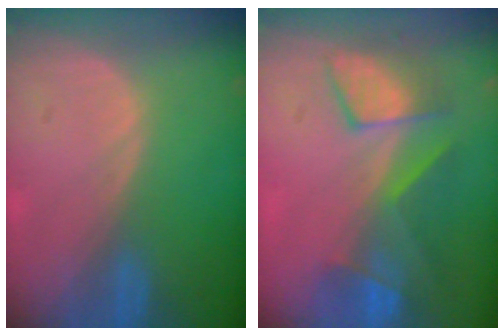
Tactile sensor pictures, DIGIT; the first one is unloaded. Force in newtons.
{"total": 7.9, "press": 7.7, "slide": 1.8}